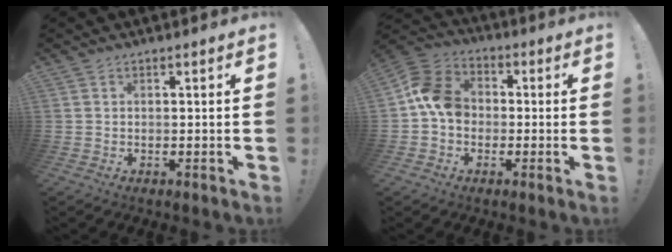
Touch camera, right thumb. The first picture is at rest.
{"total": 11.5, "force": [-0.7, 9.3, 6.8], "torque": [-0.108, 0.020, -0.011]}